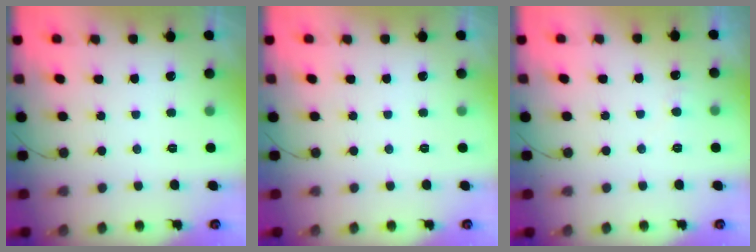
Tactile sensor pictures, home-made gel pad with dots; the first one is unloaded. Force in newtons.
{"total": 0.0}
{"total": 4.8, "press": 4.8, "slide": 0.4}